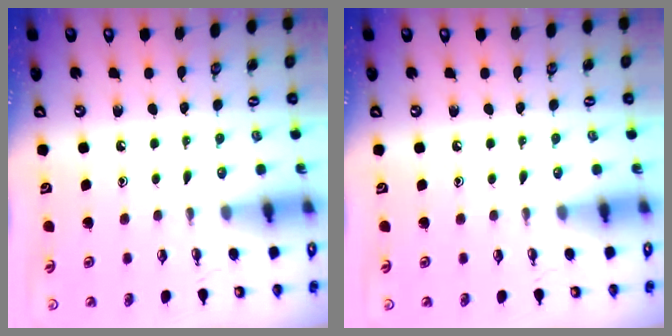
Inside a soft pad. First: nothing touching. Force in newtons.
{"total": 0.0}